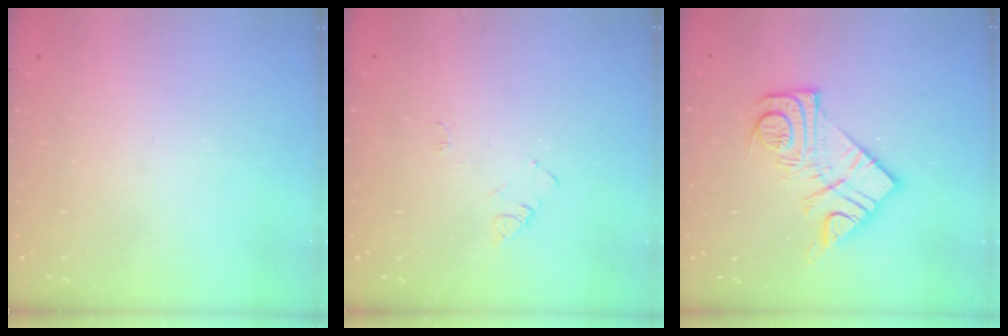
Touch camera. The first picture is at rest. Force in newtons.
{"total": 4.2, "press": 4.2, "slide": 0.6}
{"total": 14.0, "press": 13.9, "slide": 0.8}